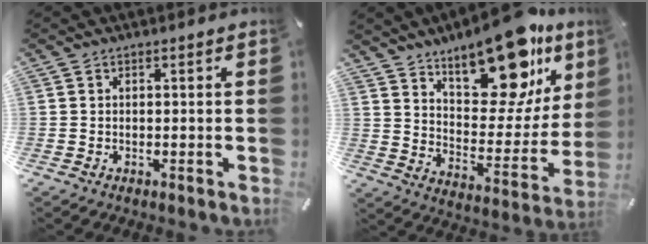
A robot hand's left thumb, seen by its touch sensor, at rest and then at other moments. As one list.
[{"total": 21.9, "force": [15.7, 9.7, 11.8], "torque": [-0.158, -0.114, 0.264]}]